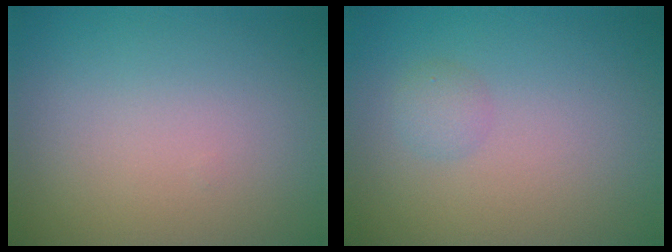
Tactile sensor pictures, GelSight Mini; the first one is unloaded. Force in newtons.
{"total": 1.2, "press": 1.2, "slide": 0.0}